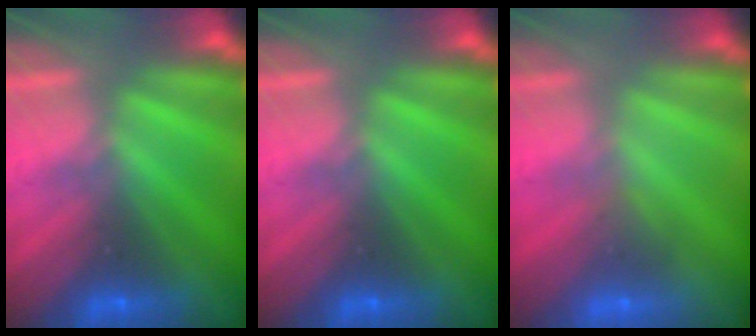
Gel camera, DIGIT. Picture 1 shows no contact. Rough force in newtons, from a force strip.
{"total": 0.0}
{"total": 2.8}